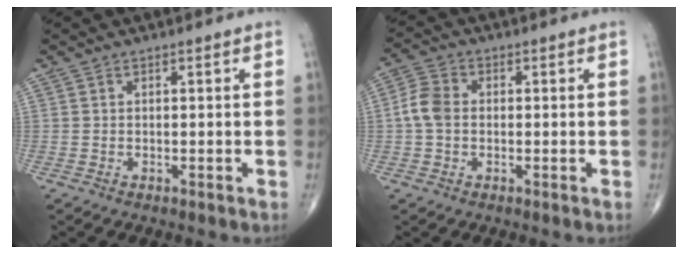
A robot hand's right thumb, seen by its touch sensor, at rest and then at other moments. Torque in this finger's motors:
{"motor_torque": [-0.31, 0.36, 0.32, -0.14, 0.02]}